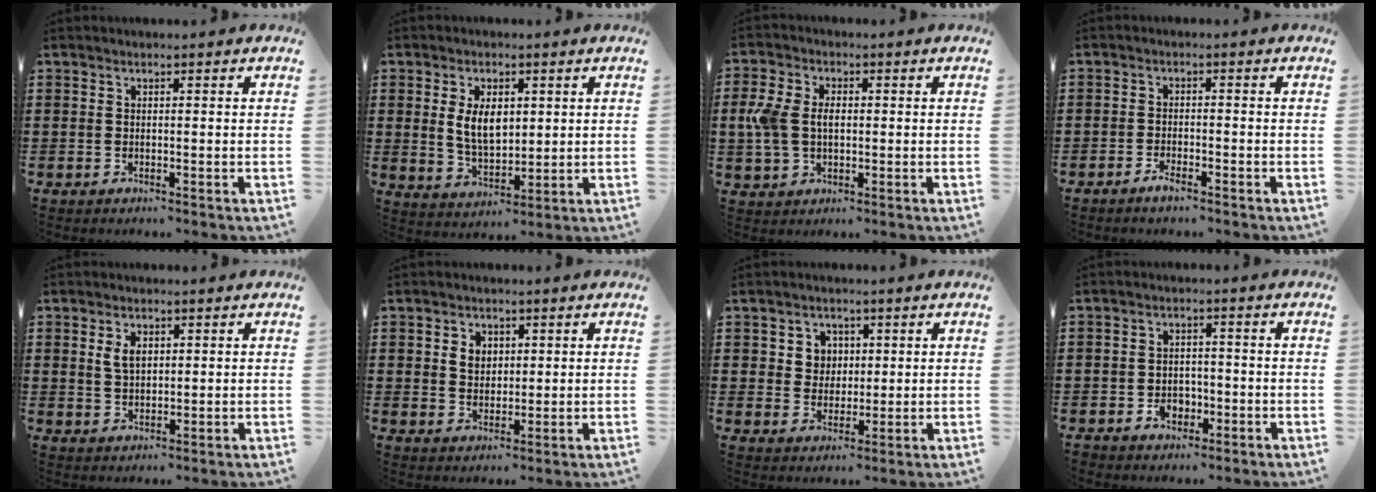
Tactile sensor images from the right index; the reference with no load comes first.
{"total": 6.4, "force": [1.2, 3.7, 5.1], "torque": [-0.107, 0.007, 0.018]}
{"total": 5.2, "force": [0.1, 3.7, 3.7], "torque": [-0.108, 0.003, -0.009]}
{"total": 1.7, "force": [-1.5, 0.3, 0.8], "torque": [-0.017, 0.000, -0.028]}
{"total": 3.1, "force": [1.1, 1.7, 2.4], "torque": [-0.052, 0.006, 0.020]}
{"total": 3.0, "force": [1.0, 2.4, 1.4], "torque": [-0.037, 0.010, 0.017]}
{"total": 3.9, "force": [1.3, 3.6, 0.8], "torque": [-0.026, 0.009, 0.020]}
{"total": 3.1, "force": [-1.4, 2.4, 1.3], "torque": [-0.028, 0.005, -0.029]}